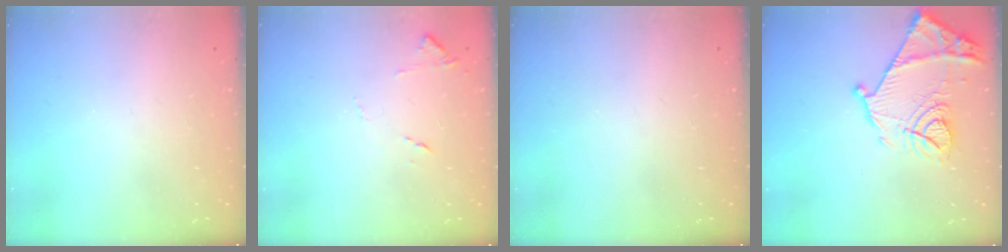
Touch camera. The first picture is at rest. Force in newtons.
{"total": 8.2, "press": 8.2, "slide": 0.6}
{"total": 0.0}
{"total": 16.5, "press": 16.4, "slide": 1.4}